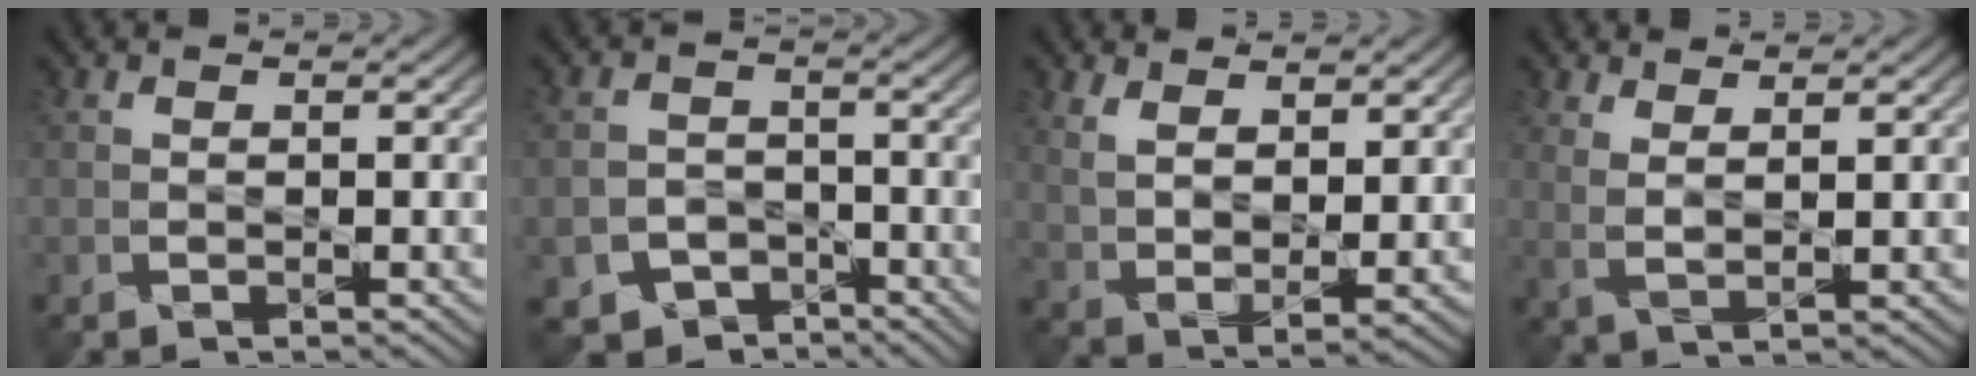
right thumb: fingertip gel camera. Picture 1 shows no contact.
{"total": 5.4, "force": [-3.4, 3.9, 1.5], "torque": [-0.032, -0.007, -0.056]}
{"total": 6.0, "force": [3.6, 2.4, 4.2], "torque": [-0.096, -0.013, 0.079]}
{"total": 3.1, "force": [2.1, 0.6, 2.2], "torque": [-0.042, -0.004, 0.044]}